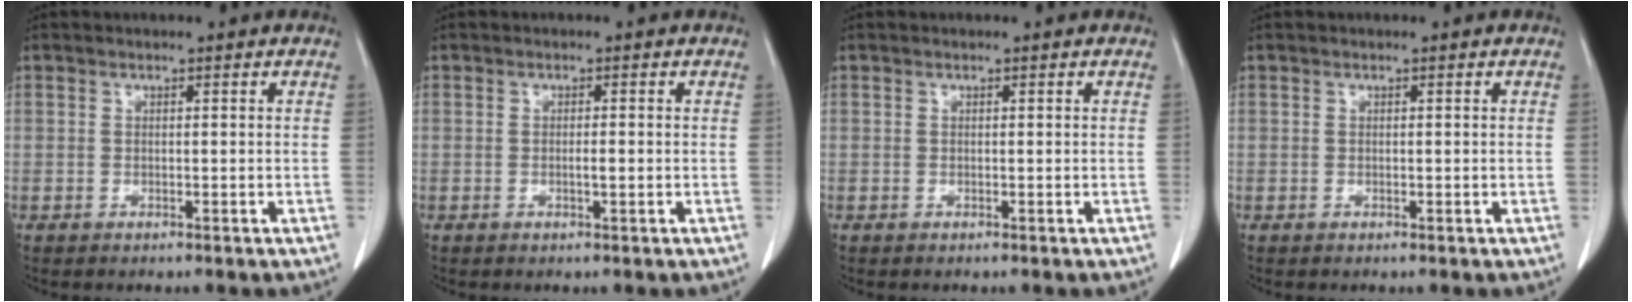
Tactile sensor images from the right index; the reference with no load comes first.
{"total": 1.2, "force": [-0.2, 0.2, 1.2], "torque": [-0.022, -0.001, -0.003]}
{"total": 0.0}
{"total": 0.0}